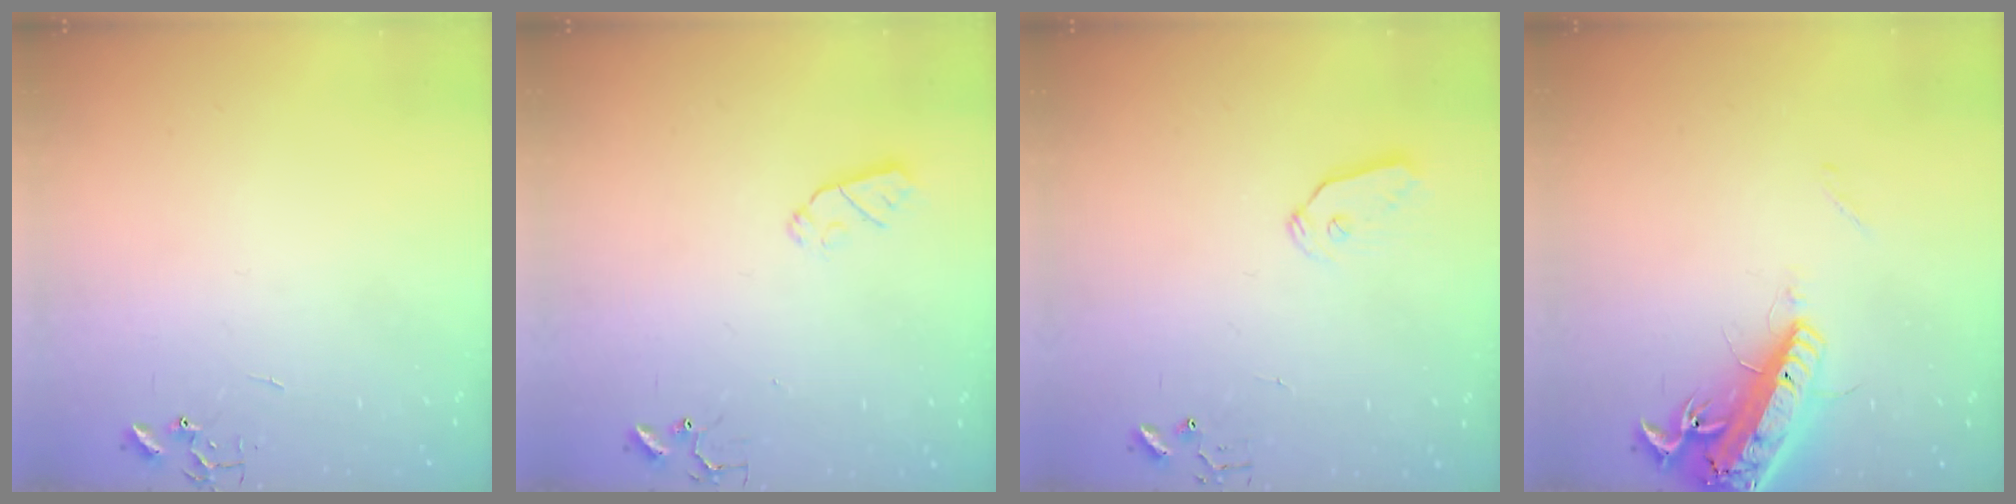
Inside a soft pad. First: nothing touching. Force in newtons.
{"total": 5.5, "press": 5.5, "slide": 0.4}
{"total": 6.3, "press": 6.3, "slide": 0.1}
{"total": 18.1, "press": 17.7, "slide": 3.9}